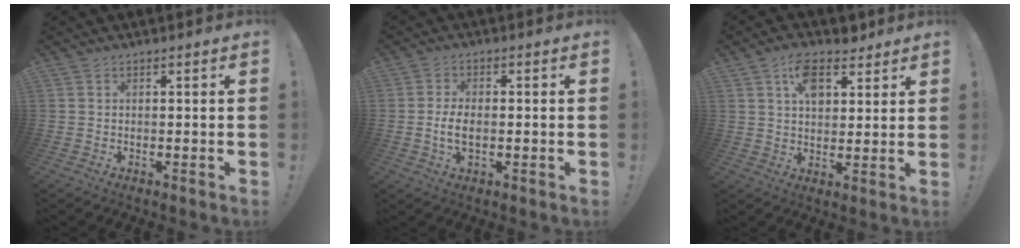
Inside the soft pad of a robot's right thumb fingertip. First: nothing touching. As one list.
[{"total": 5.9, "force": [-1.1, 2.9, 5.0], "torque": [-0.092, -0.003, -0.021]}, {"total": 10.0, "force": [5.5, 5.9, 5.9], "torque": [-0.085, -0.017, 0.099]}]